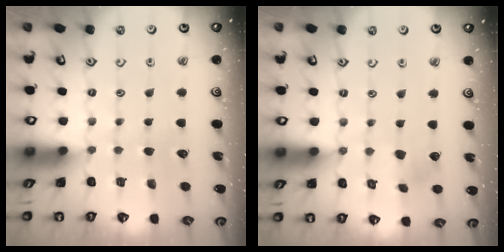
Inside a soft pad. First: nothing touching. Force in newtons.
{"total": 3.4, "press": 3.4, "slide": 0.5}